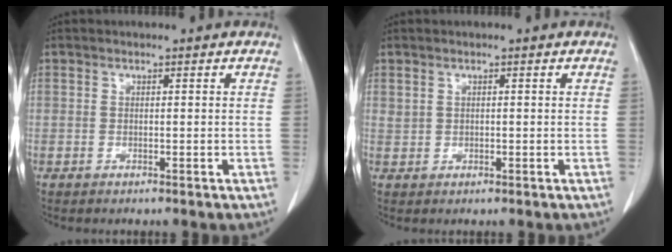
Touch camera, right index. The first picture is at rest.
{"total": 0.8, "force": [0.6, 0.5, 0.3], "torque": [0.000, 0.001, 0.012]}